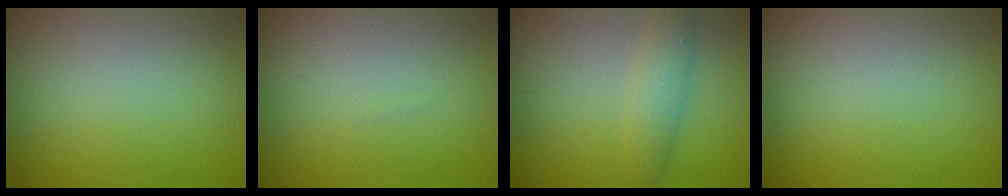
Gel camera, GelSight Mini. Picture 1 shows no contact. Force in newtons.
{"total": 0.0}
{"total": 2.8, "press": 2.8, "slide": 0.0}
{"total": 0.0}